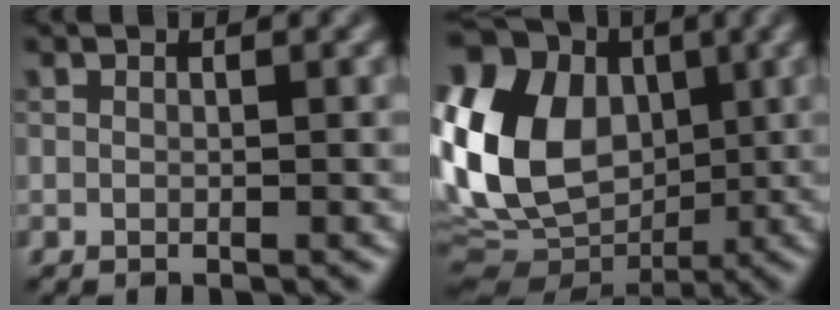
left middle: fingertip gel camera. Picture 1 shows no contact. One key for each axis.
{"total": 15.6, "fx": 1.2, "fy": 11.7, "fz": 10.3, "tx": -0.215, "ty": 0.012, "tz": 0.022}